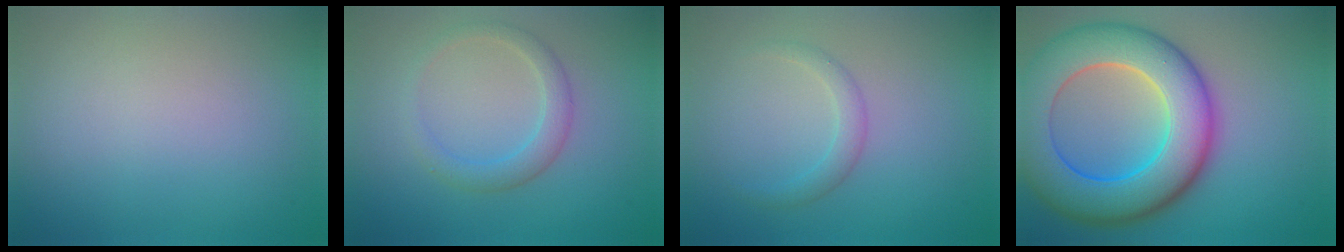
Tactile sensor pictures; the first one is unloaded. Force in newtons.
{"total": 2.3, "press": 2.3, "slide": 0.3}
{"total": 1.5, "press": 1.5, "slide": 0.1}
{"total": 11.7, "press": 11.7, "slide": 0.5}